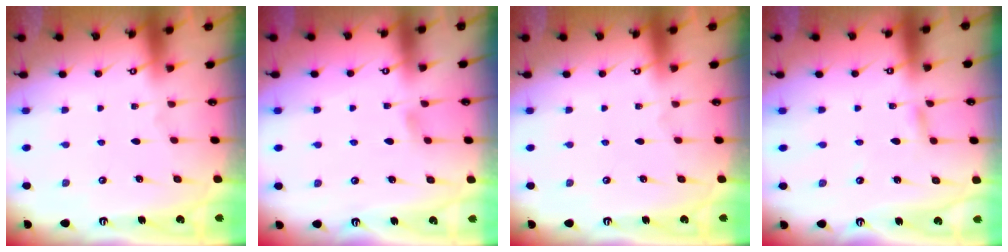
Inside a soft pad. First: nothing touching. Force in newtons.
{"total": 4.4, "press": 4.3, "slide": 0.6}
{"total": 0.0}
{"total": 2.4, "press": 2.4, "slide": 0.2}